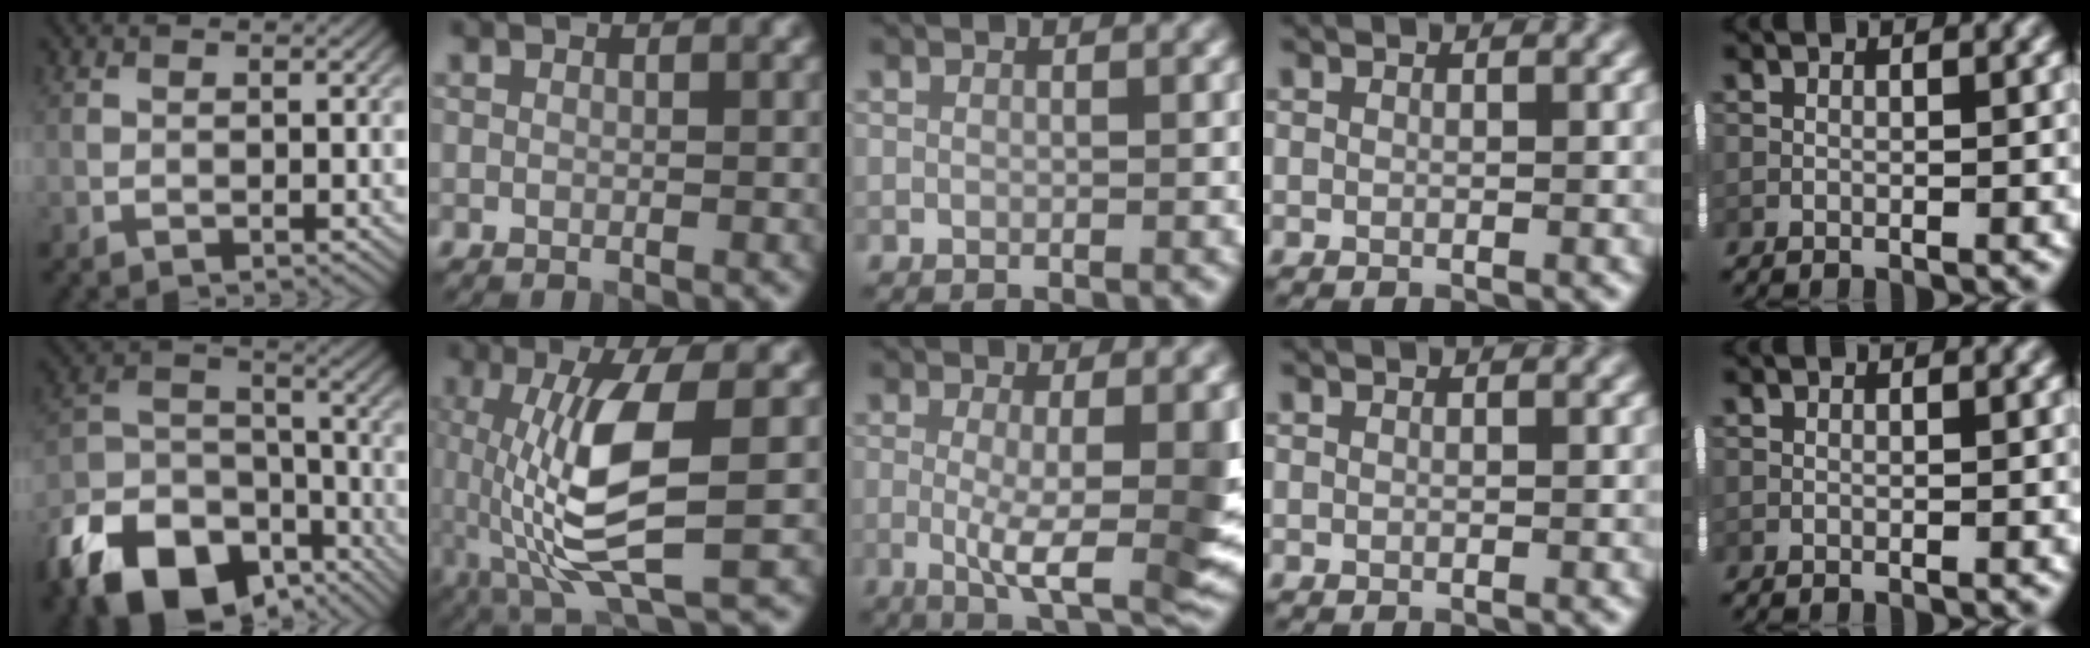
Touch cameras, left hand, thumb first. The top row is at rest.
{"thumb": {"total": 16.4, "force": [-10.6, 9.6, 8.1], "torque": [-0.203, -0.038, -0.190]}, "index": {"total": 8.3, "force": [-0.7, 2.2, 8.0], "torque": [-0.166, -0.001, -0.011]}, "middle": {"total": 7.1, "force": [-0.6, 1.5, 6.9], "torque": [-0.106, -0.016, -0.006]}}